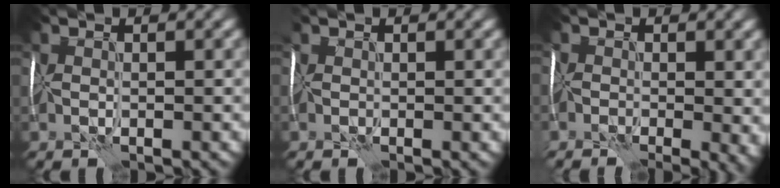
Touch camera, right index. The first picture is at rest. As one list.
[{"total": 1.1, "force": [0.2, 0.5, 0.9], "torque": [-0.015, 0.000, -0.008]}, {"total": 7.0, "force": [-2.4, 3.3, 5.6], "torque": [-0.082, -0.009, -0.026]}]